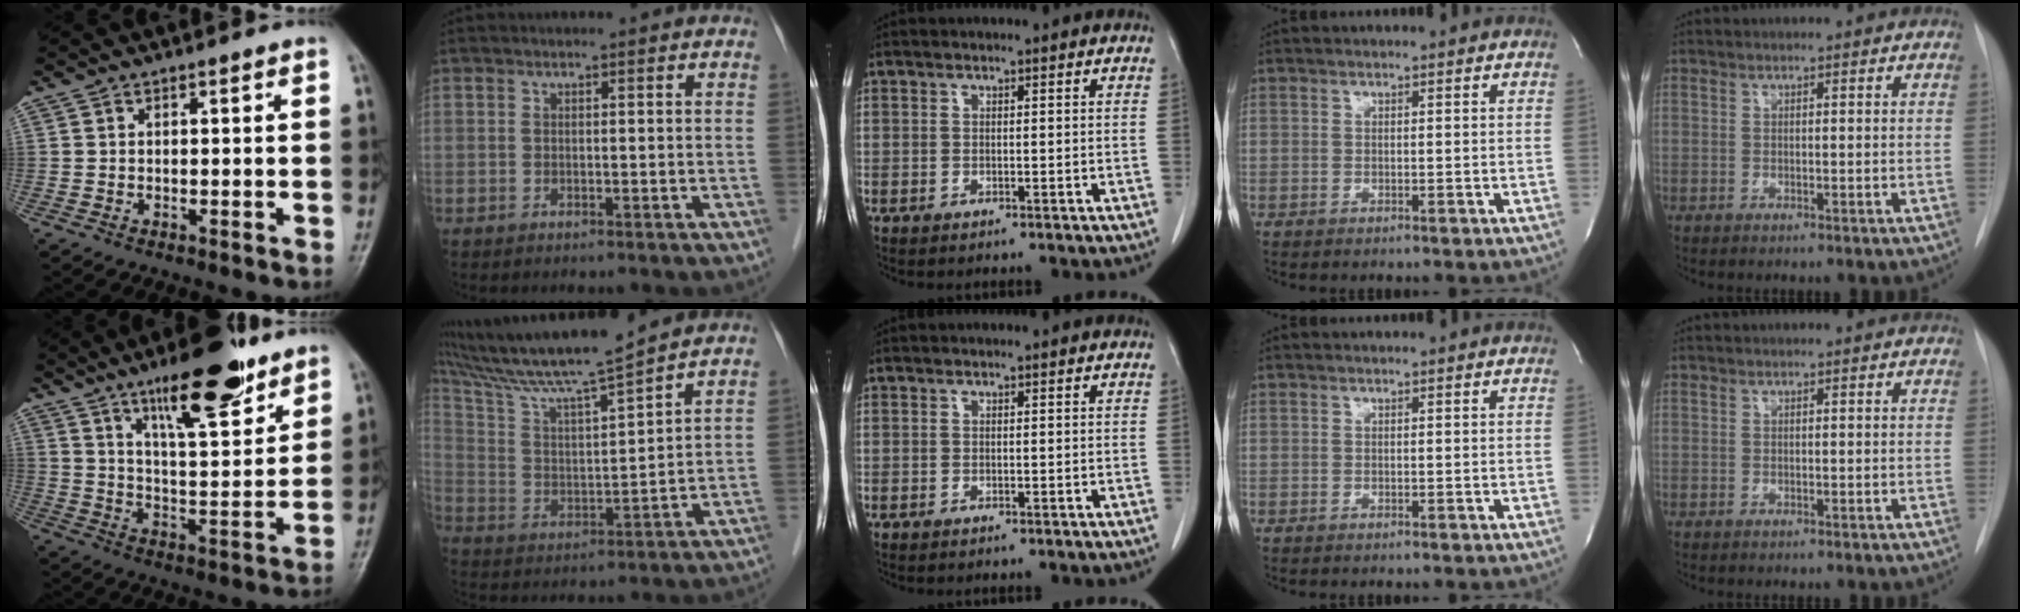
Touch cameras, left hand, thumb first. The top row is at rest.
{"thumb": {"total": 16.1, "force": [10.7, 4.6, 11.2], "torque": [-0.147, -0.061, 0.175]}, "index": {"total": 14.6, "force": [12.6, -1.0, 7.4], "torque": [-0.144, 0.012, 0.226]}}